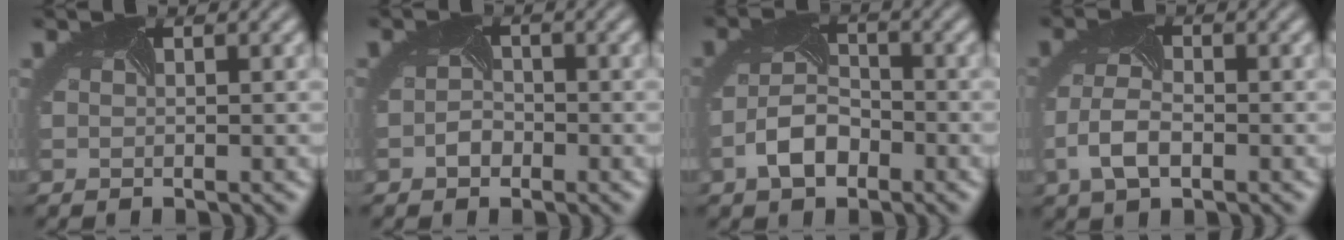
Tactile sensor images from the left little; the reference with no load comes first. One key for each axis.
{"total": 1.4, "fx": -0.8, "fy": 1.0, "fz": 0.5, "tx": -0.014, "ty": -0.002, "tz": -0.018}
{"total": 3.9, "fx": -2.0, "fy": 2.3, "fz": 2.5, "tx": -0.055, "ty": -0.002, "tz": -0.041}
{"total": 3.8, "fx": -1.4, "fy": 2.1, "fz": 2.8, "tx": -0.068, "ty": -0.006, "tz": -0.030}